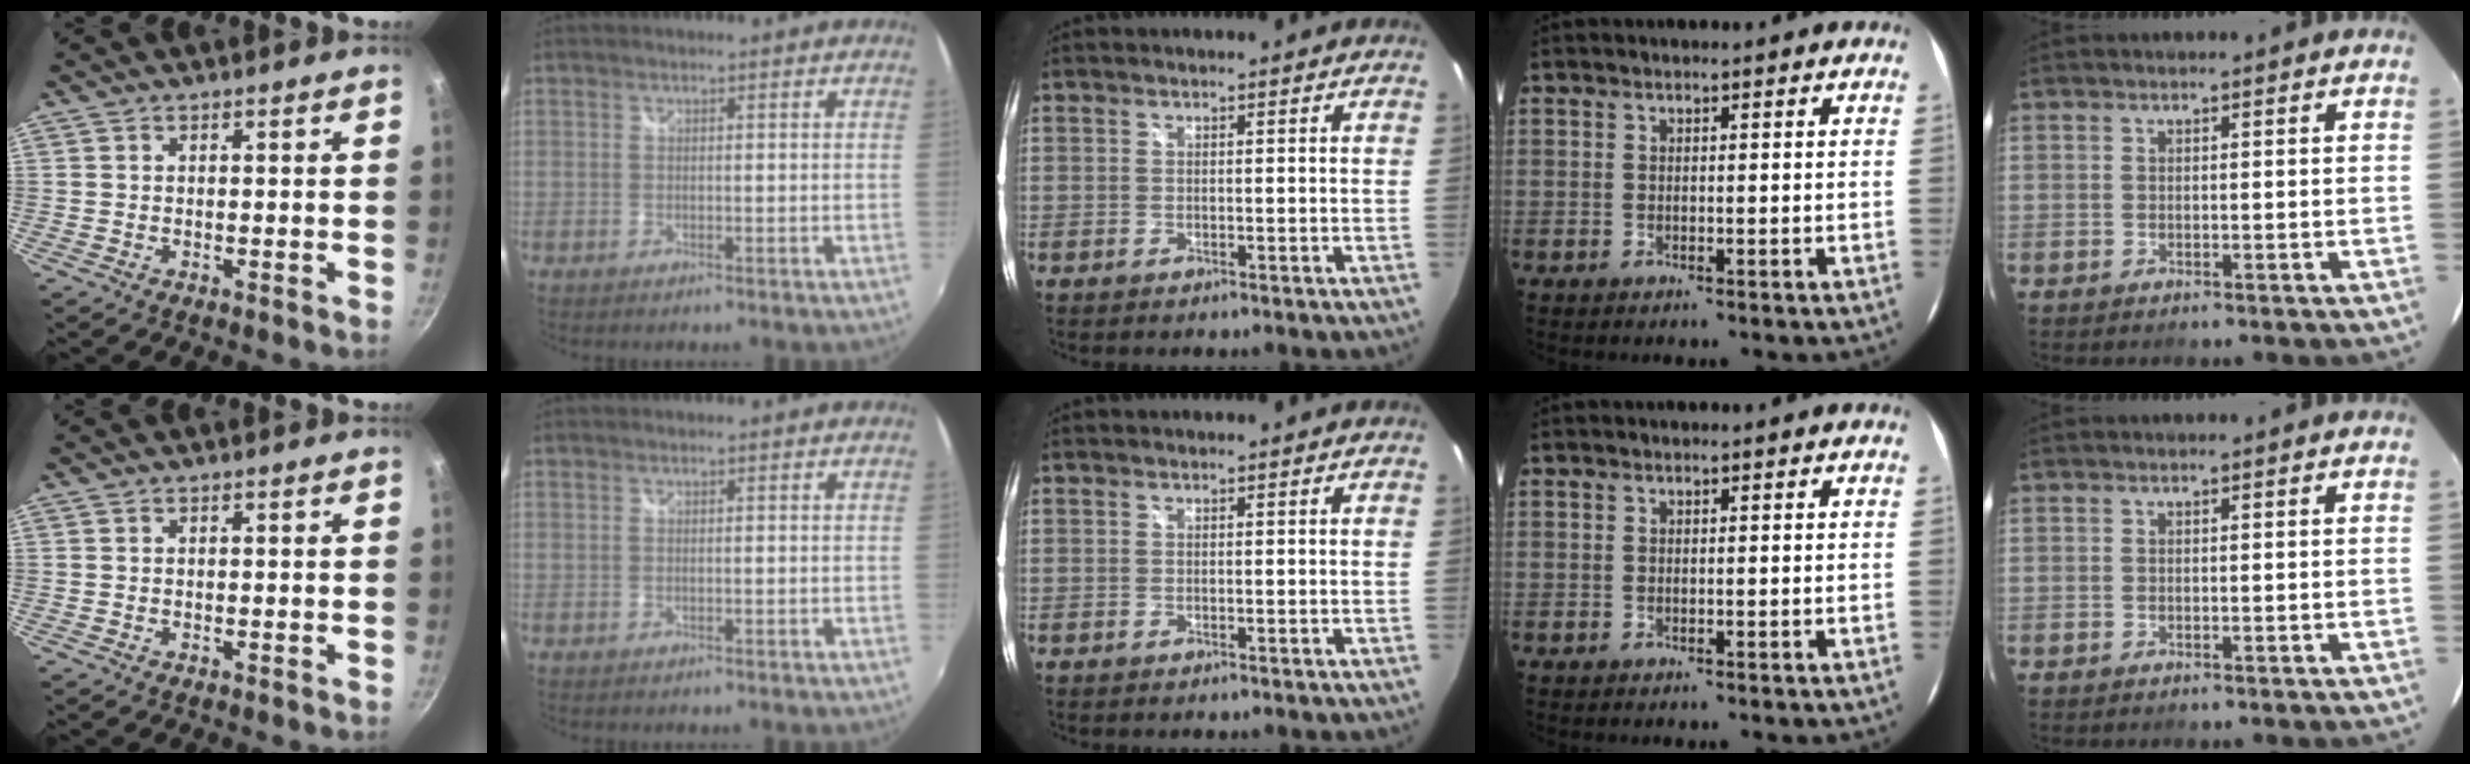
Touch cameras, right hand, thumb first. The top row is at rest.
{}